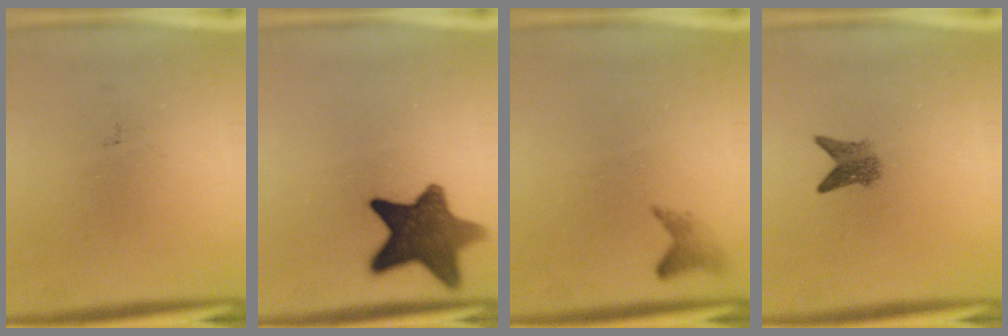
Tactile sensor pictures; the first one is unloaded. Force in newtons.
{"total": 11.7}
{"total": 1.4}
{"total": 2.8}